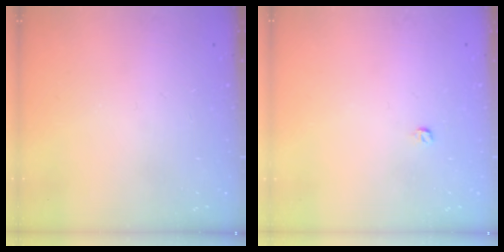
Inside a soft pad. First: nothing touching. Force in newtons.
{"total": 3.0, "press": 2.9, "slide": 0.4}